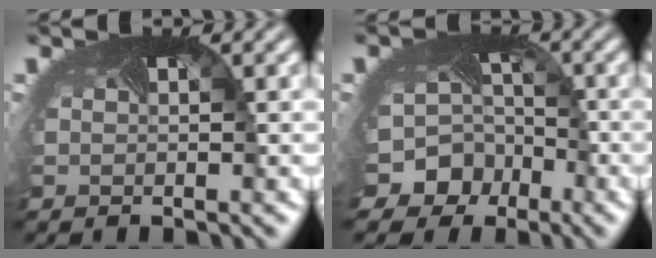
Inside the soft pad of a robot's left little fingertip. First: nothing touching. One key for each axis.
{"total": 10.3, "fx": -6.2, "fy": 7.9, "fz": 2.0, "tx": -0.047, "ty": -0.041, "tz": -0.102}